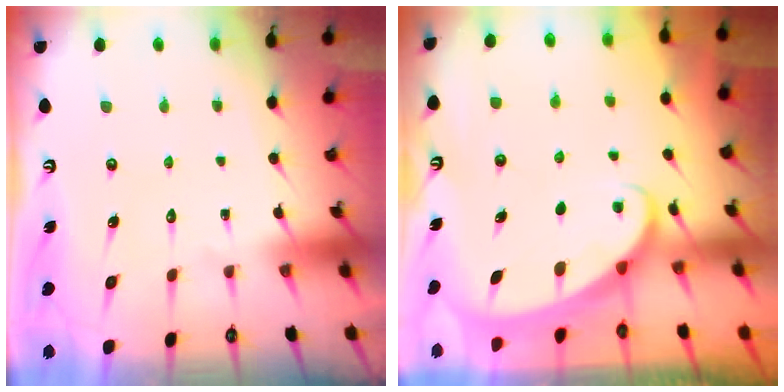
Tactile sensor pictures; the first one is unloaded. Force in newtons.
{"total": 2.0, "press": 2.0, "slide": 0.0}